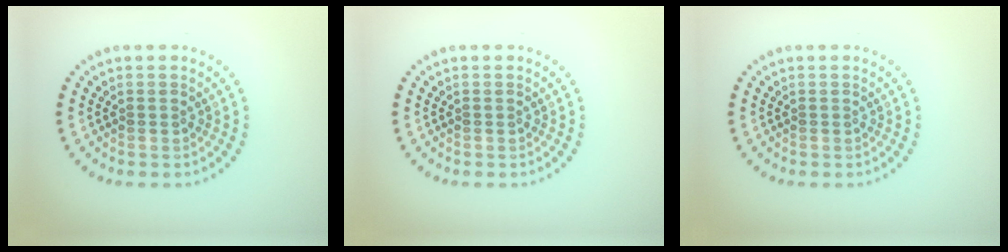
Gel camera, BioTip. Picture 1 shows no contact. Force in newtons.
{"total": 0.0}
{"total": 0.0}